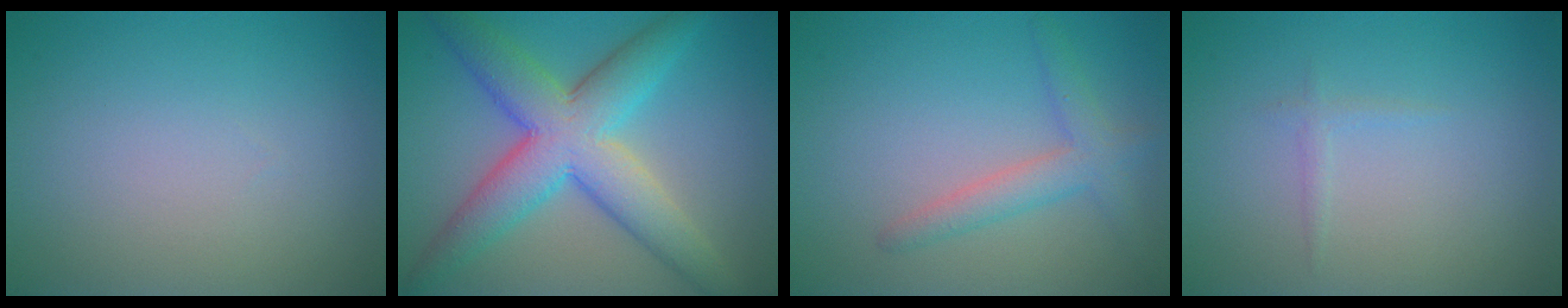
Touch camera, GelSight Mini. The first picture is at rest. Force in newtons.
{"total": 8.5, "press": 8.5, "slide": 0.3}
{"total": 2.7, "press": 2.7, "slide": 0.3}
{"total": 0.7, "press": 0.7, "slide": 0.1}